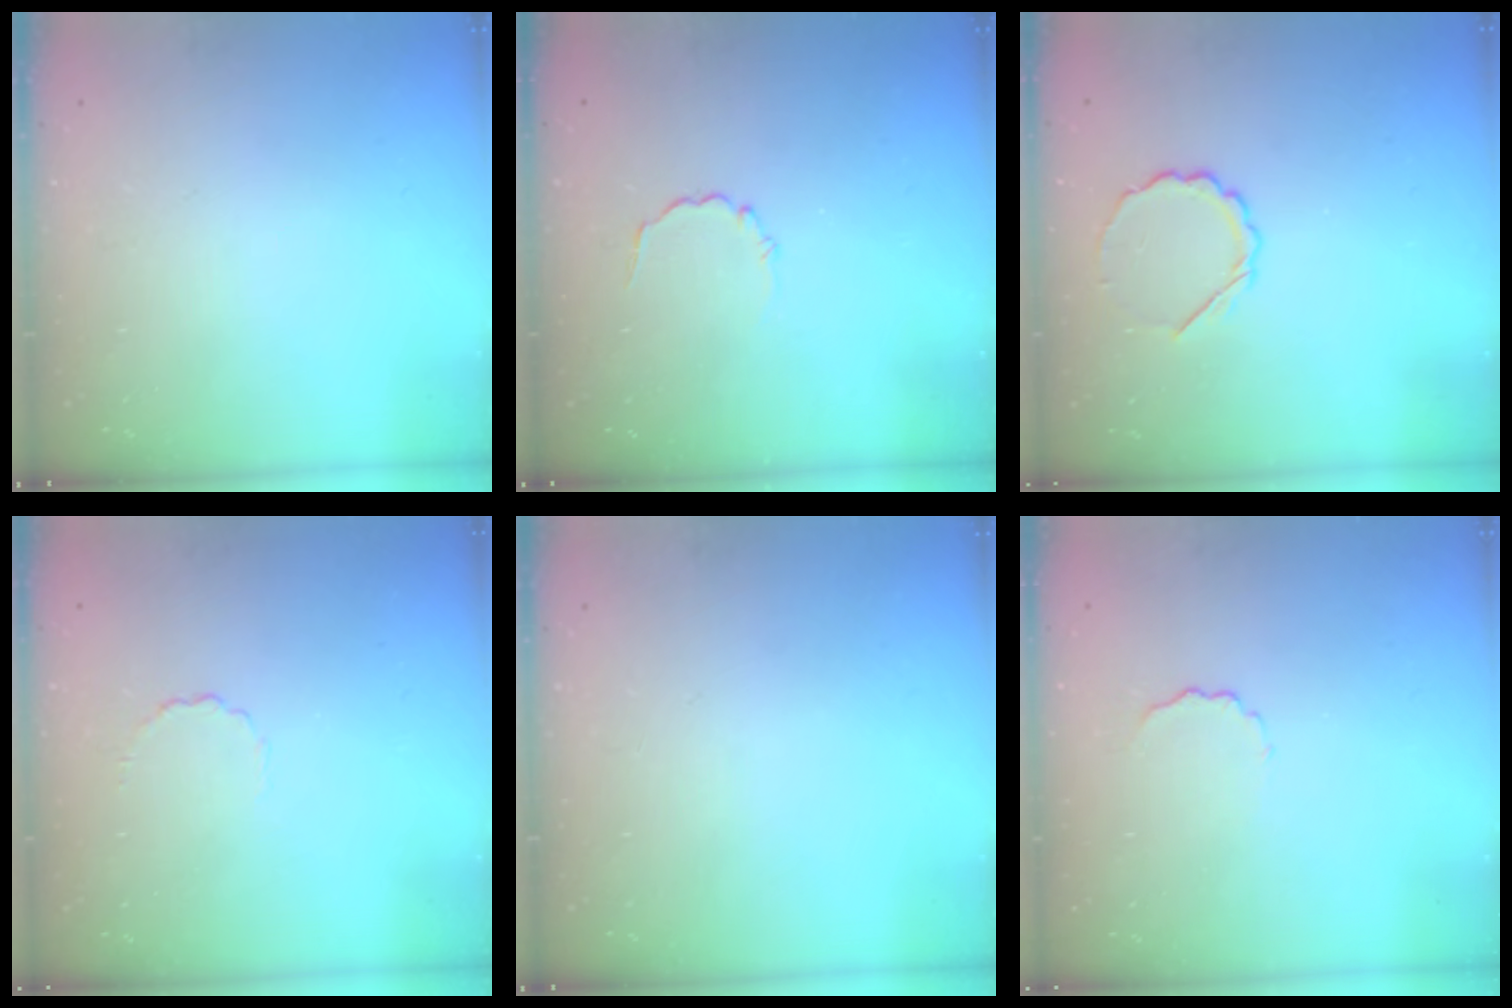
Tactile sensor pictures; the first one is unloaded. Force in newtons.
{"total": 2.1, "press": 1.9, "slide": 0.9}
{"total": 5.9, "press": 5.7, "slide": 1.4}
{"total": 2.6, "press": 2.4, "slide": 1.0}
{"total": 0.0}
{"total": 4.1, "press": 4.0, "slide": 0.8}